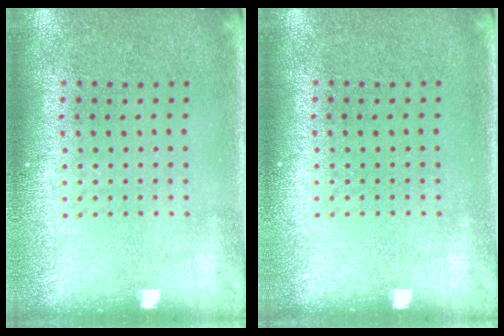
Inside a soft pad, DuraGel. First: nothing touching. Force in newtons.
{"total": 0.0}